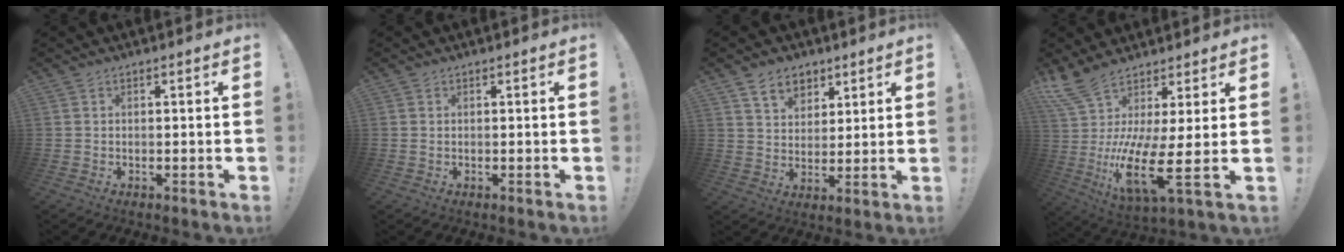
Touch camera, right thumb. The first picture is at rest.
{"total": 0.0}
{"total": 8.8, "force": [5.5, 6.2, 3.0], "torque": [-0.041, -0.029, 0.106]}
{"total": 14.8, "force": [1.9, 0.8, 14.6], "torque": [-0.309, -0.056, 0.028]}